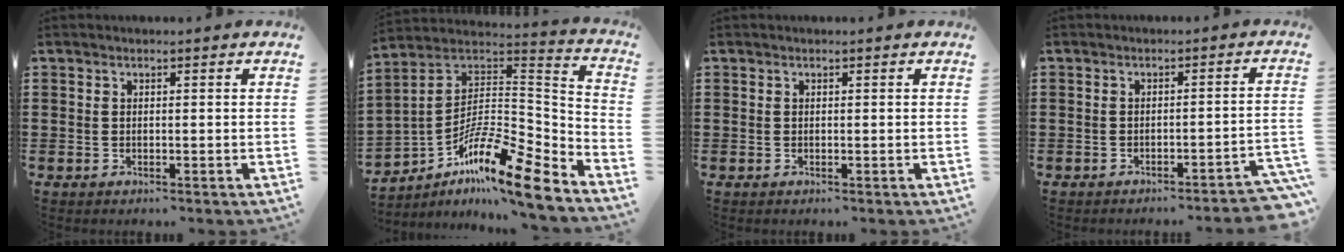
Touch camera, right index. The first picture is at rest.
{"total": 12.0, "force": [-8.6, 2.4, 8.0], "torque": [-0.145, 0.004, -0.170]}
{"total": 0.0}
{"total": 2.4, "force": [-2.2, -0.2, 0.9], "torque": [-0.018, -0.002, -0.047]}